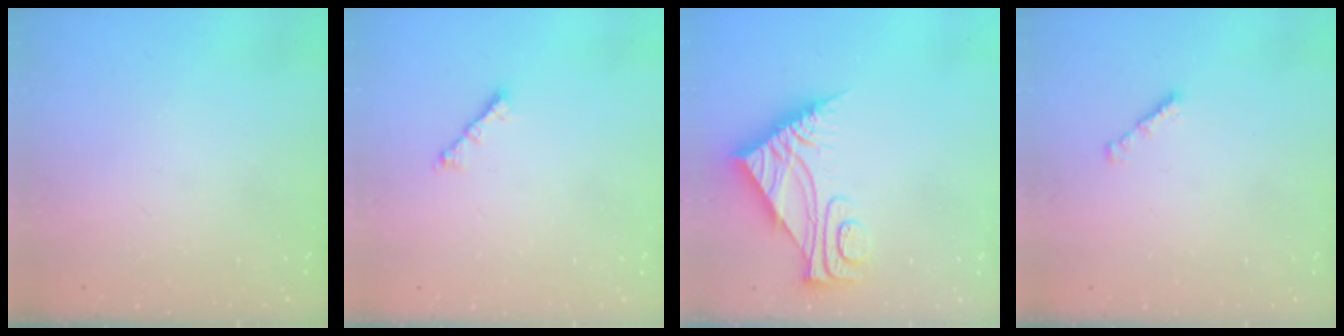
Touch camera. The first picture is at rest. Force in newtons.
{"total": 1.8, "press": 1.7, "slide": 0.6}
{"total": 8.3, "press": 8.3, "slide": 0.5}
{"total": 1.0, "press": 0.8, "slide": 0.5}